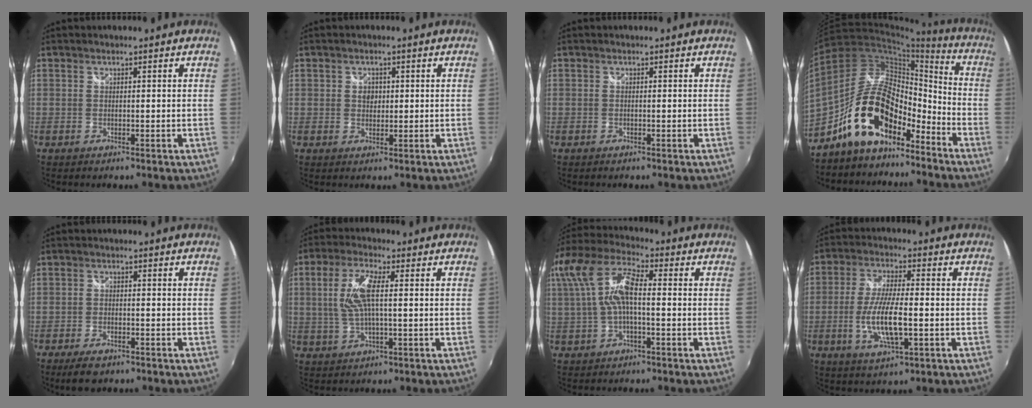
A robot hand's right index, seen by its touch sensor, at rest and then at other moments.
{"total": 2.1, "force": [0.3, 1.9, 0.8], "torque": [-0.009, 0.003, 0.003]}
{"total": 0.0}
{"total": 16.8, "force": [-11.3, 7.8, 9.7], "torque": [-0.186, 0.027, -0.197]}
{"total": 4.9, "force": [-3.5, 2.0, 2.8], "torque": [-0.069, -0.012, -0.059]}
{"total": 8.3, "force": [0.7, 2.5, 7.8], "torque": [-0.161, 0.006, 0.017]}
{"total": 12.5, "force": [1.1, 4.7, 11.5], "torque": [-0.218, 0.012, 0.021]}
{"total": 10.5, "force": [-2.3, 2.9, 9.8], "torque": [-0.196, -0.010, -0.042]}